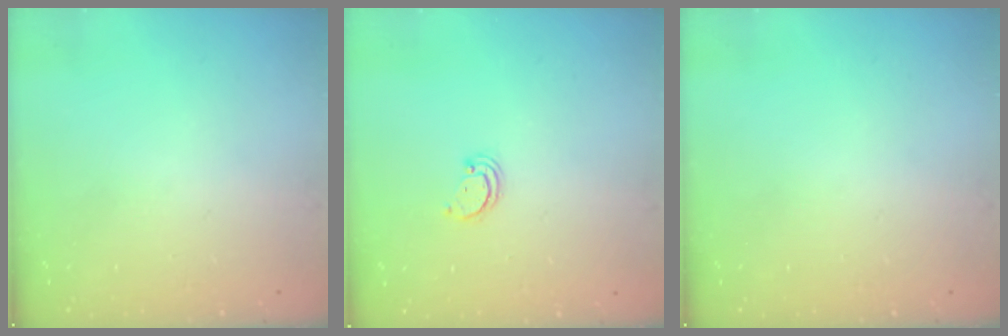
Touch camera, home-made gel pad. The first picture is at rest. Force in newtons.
{"total": 2.2, "press": 2.2, "slide": 0.1}
{"total": 0.0}